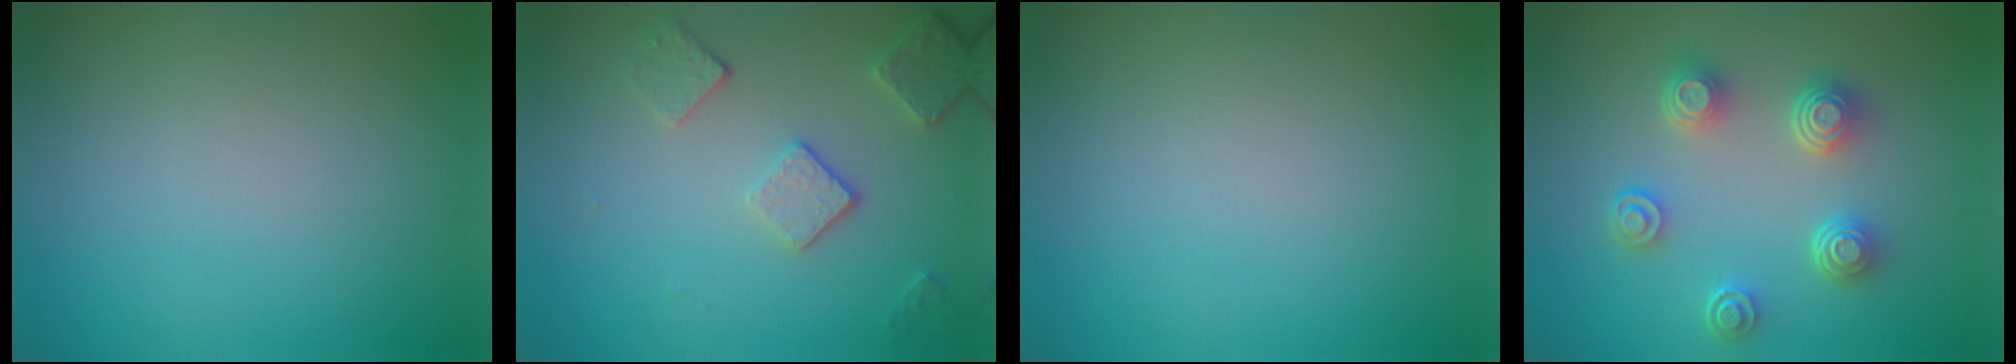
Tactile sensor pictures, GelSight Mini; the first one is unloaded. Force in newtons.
{"total": 3.6, "press": 2.8, "slide": 2.2}
{"total": 0.0}
{"total": 4.5, "press": 3.5, "slide": 2.7}